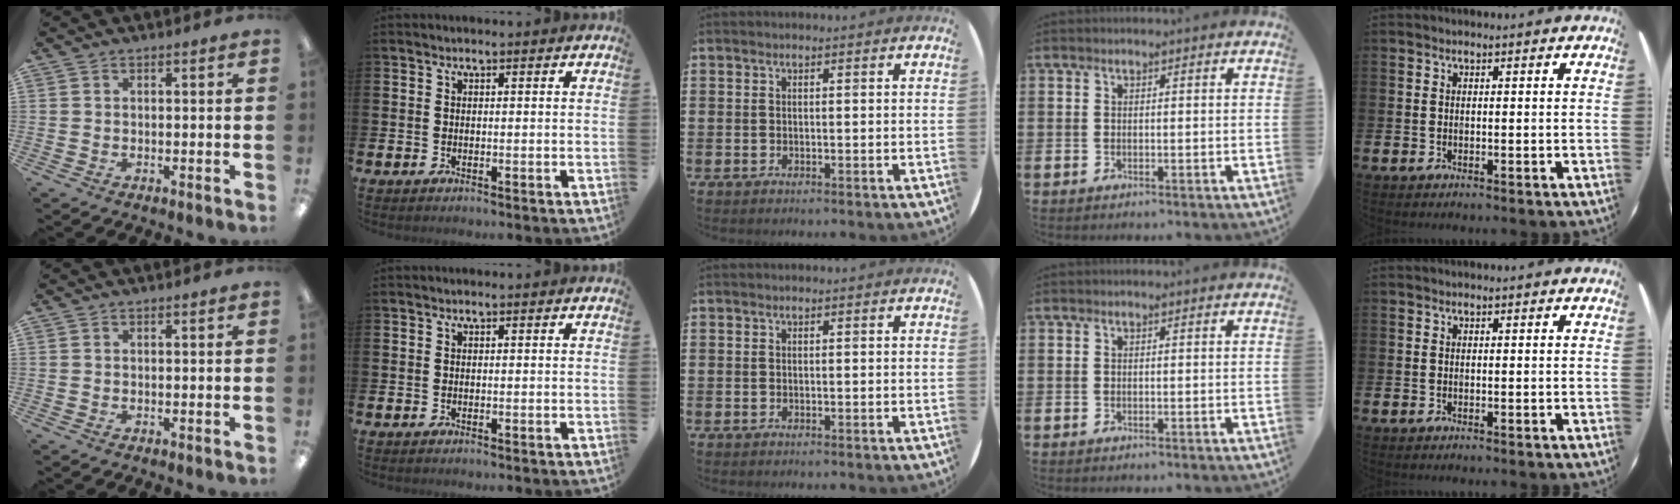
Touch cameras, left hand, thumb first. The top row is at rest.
{}